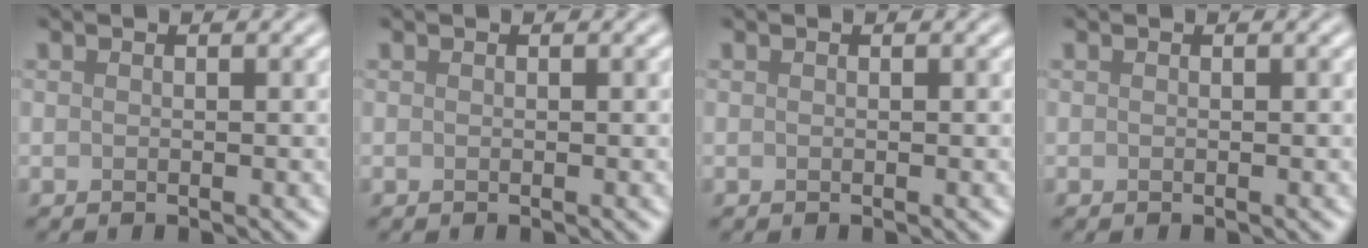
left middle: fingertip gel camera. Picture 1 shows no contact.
{"total": 0.0}
{"total": 0.0}
{"total": 0.0}